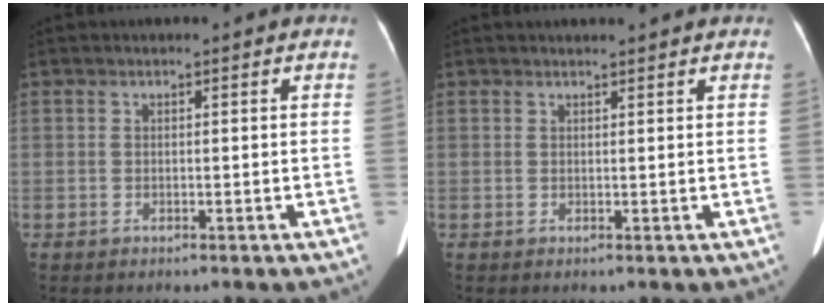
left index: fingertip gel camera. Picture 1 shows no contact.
{"total": 2.7, "force": [2.6, 0.2, 0.7], "torque": [-0.010, 0.016, 0.031]}